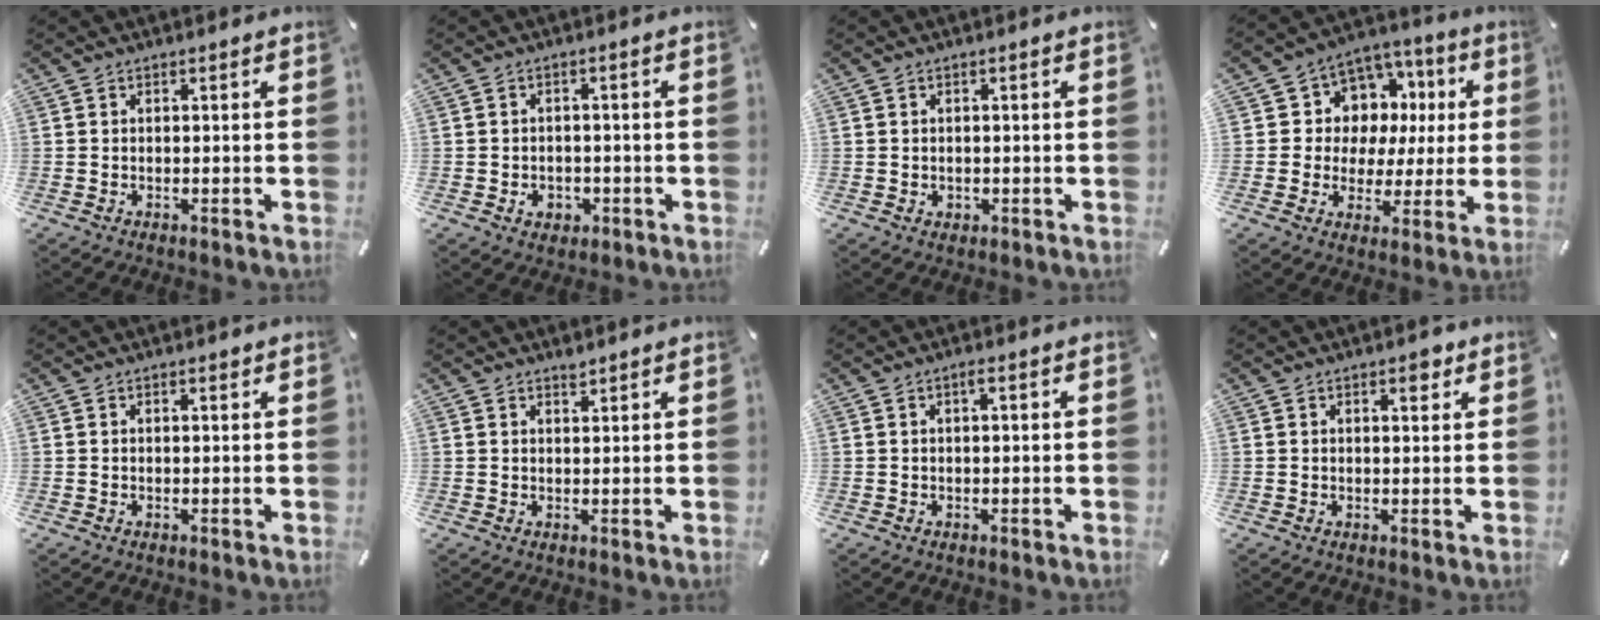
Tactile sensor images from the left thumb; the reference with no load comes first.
{"total": 3.7, "force": [-1.1, 3.1, 1.8], "torque": [-0.022, 0.002, -0.020]}
{"total": 1.2, "force": [-0.1, 1.1, 0.5], "torque": [-0.010, 0.005, -0.003]}
{"total": 9.4, "force": [2.6, 8.9, 1.6], "torque": [-0.031, -0.033, 0.054]}
{"total": 0.6, "force": [0.4, 0.2, 0.5], "torque": [-0.008, 0.002, 0.006]}
{"total": 1.7, "force": [1.5, 0.6, 0.4], "torque": [0.000, -0.005, 0.027]}
{"total": 1.8, "force": [0.5, 0.4, 1.7], "torque": [-0.033, 0.003, 0.007]}
{"total": 2.9, "force": [1.8, 1.3, 1.8], "torque": [-0.013, -0.007, 0.027]}